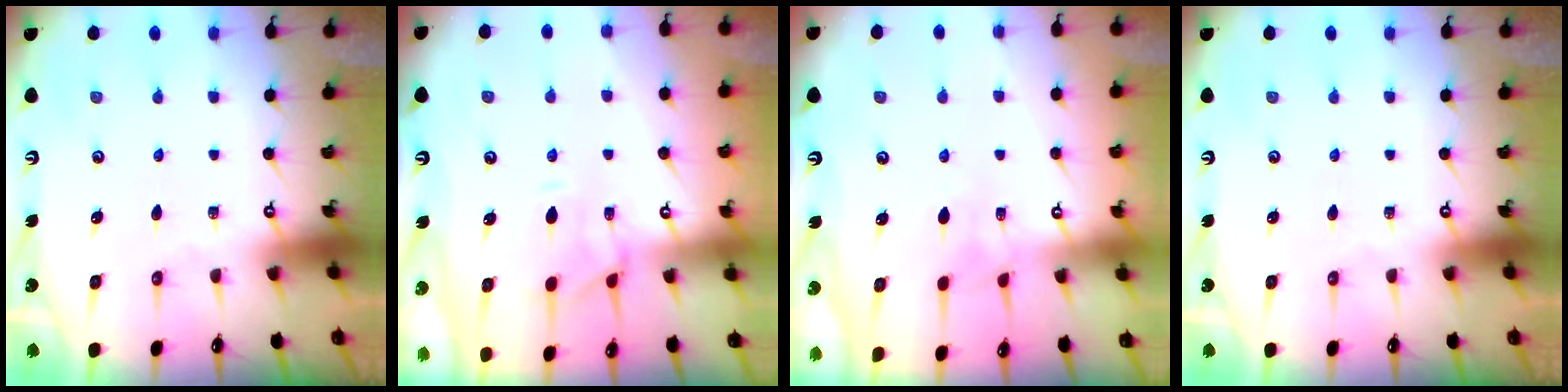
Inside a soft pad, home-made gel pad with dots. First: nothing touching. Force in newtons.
{"total": 1.9, "press": 1.7, "slide": 0.9}
{"total": 3.1, "press": 3.1, "slide": 0.2}
{"total": 0.0}